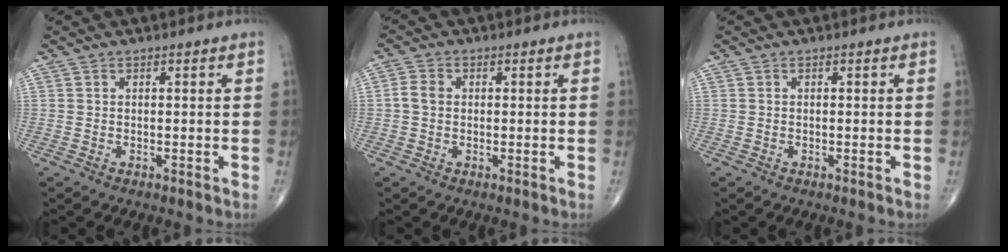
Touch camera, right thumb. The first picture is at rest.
{"total": 2.8, "force": [0.0, 2.2, 1.8], "torque": [-0.036, 0.006, -0.005]}
{"total": 0.0}